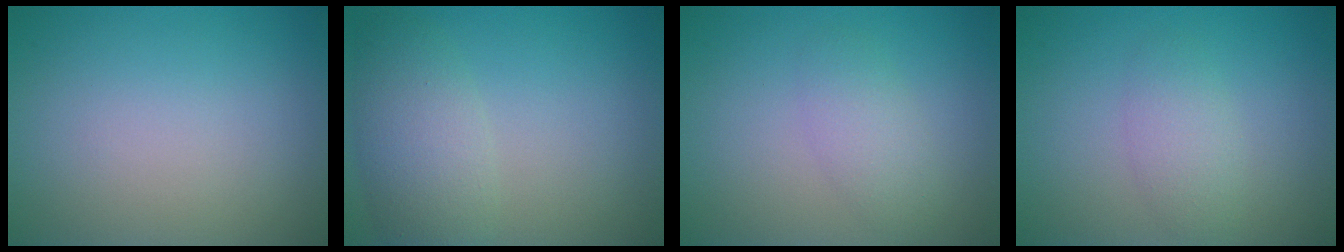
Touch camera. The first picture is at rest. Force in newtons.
{"total": 4.3, "press": 4.3, "slide": 0.2}
{"total": 2.2, "press": 2.2, "slide": 0.1}
{"total": 2.2, "press": 2.2, "slide": 0.1}